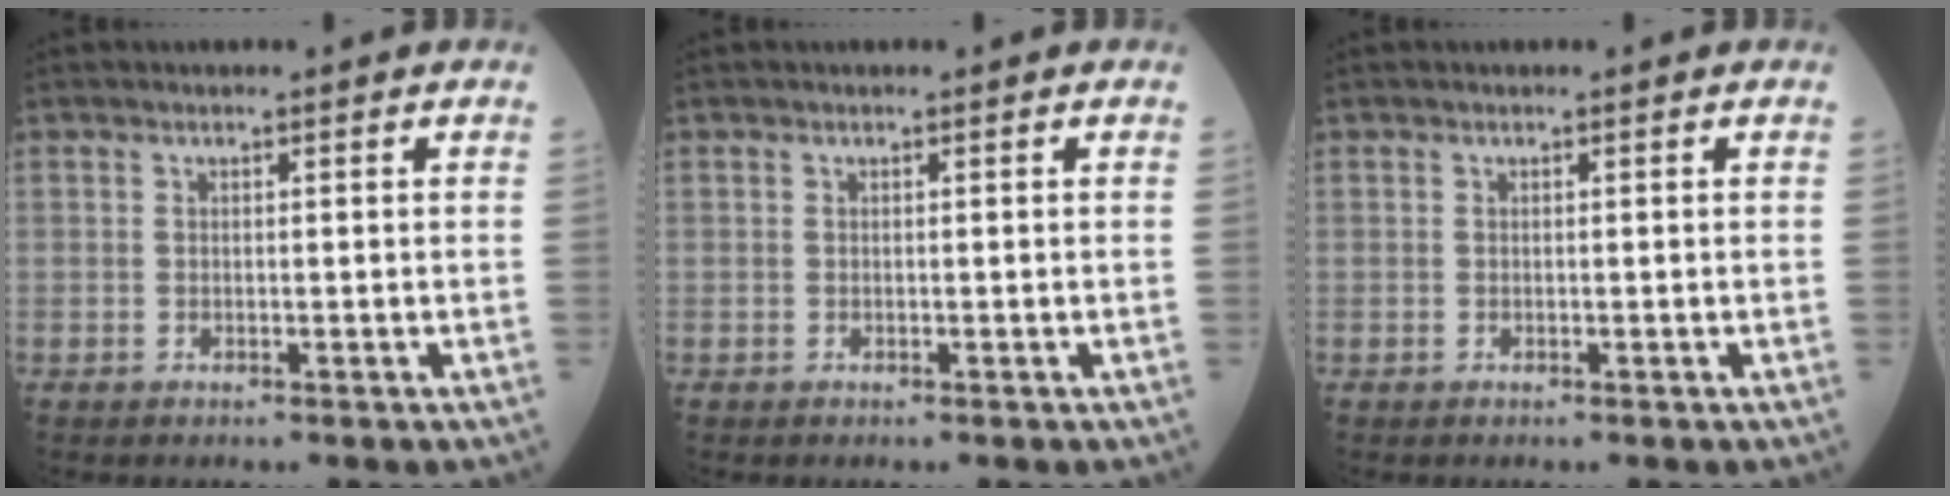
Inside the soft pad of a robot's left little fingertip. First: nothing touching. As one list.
[{"total": 0.0}, {"total": 0.0}]